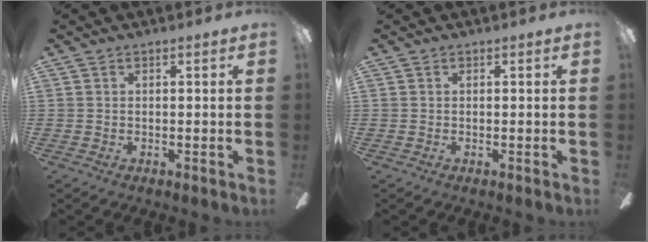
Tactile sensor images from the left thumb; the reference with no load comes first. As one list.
[{"total": 0.0}]